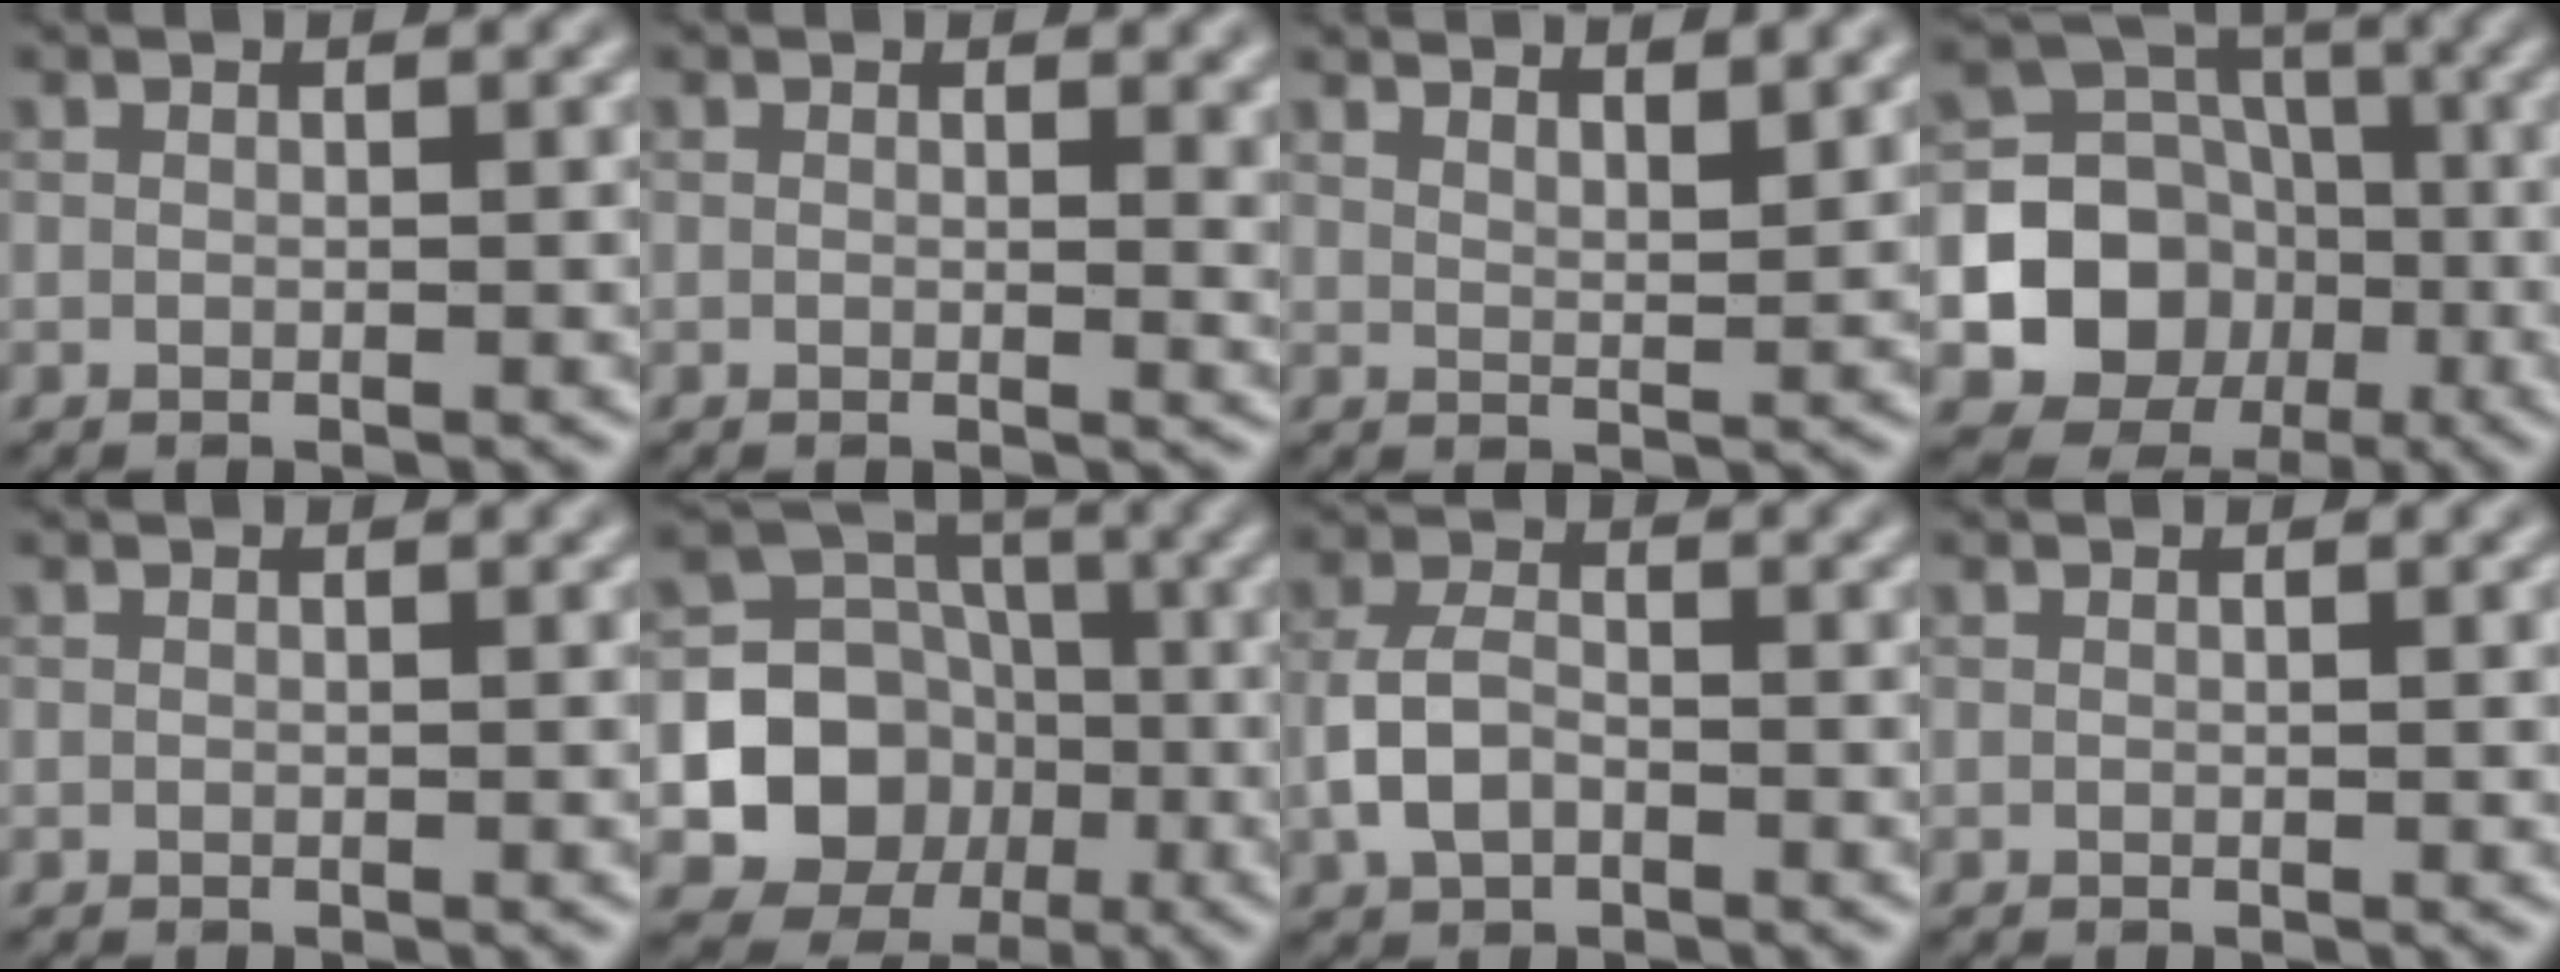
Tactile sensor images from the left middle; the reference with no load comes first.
{"total": 2.8, "force": [0.6, 1.3, 2.4], "torque": [-0.023, -0.004, 0.009]}
{"total": 5.0, "force": [4.0, 1.5, 2.6], "torque": [-0.009, 0.017, 0.037]}
{"total": 9.3, "force": [-2.5, 8.1, 3.7], "torque": [-0.052, -0.011, -0.070]}
{"total": 0.0}
{"total": 8.1, "force": [-2.3, 7.1, 3.3], "torque": [-0.042, -0.008, -0.053]}
{"total": 3.3, "force": [-1.2, 2.1, 2.3], "torque": [-0.047, 0.005, -0.030]}
{"total": 0.5, "force": [0.0, 0.1, 0.5], "torque": [-0.007, -0.002, -0.001]}